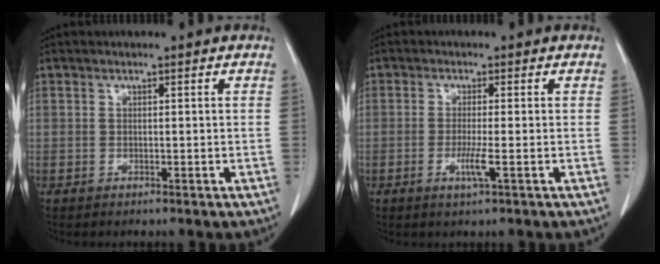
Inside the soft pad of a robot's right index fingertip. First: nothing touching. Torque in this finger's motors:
{"motor_torque": [0.93, 0.00, 0.40, 0.10]}